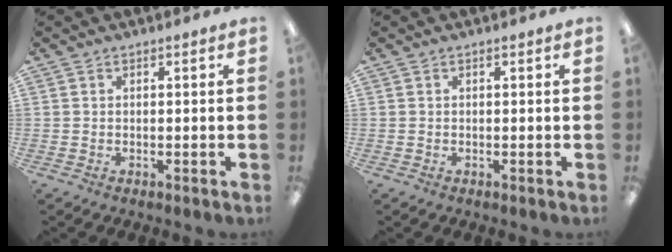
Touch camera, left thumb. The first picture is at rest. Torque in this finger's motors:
{"motor_torque": [0.00, 0.00, -0.04, 0.04, 0.00]}